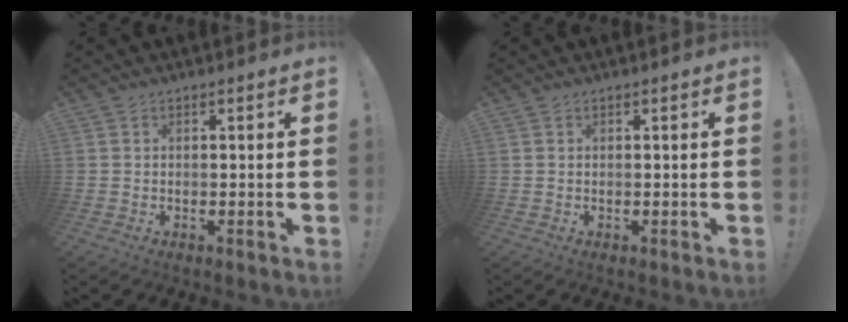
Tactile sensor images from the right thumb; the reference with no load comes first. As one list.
[{"total": 0.0}]